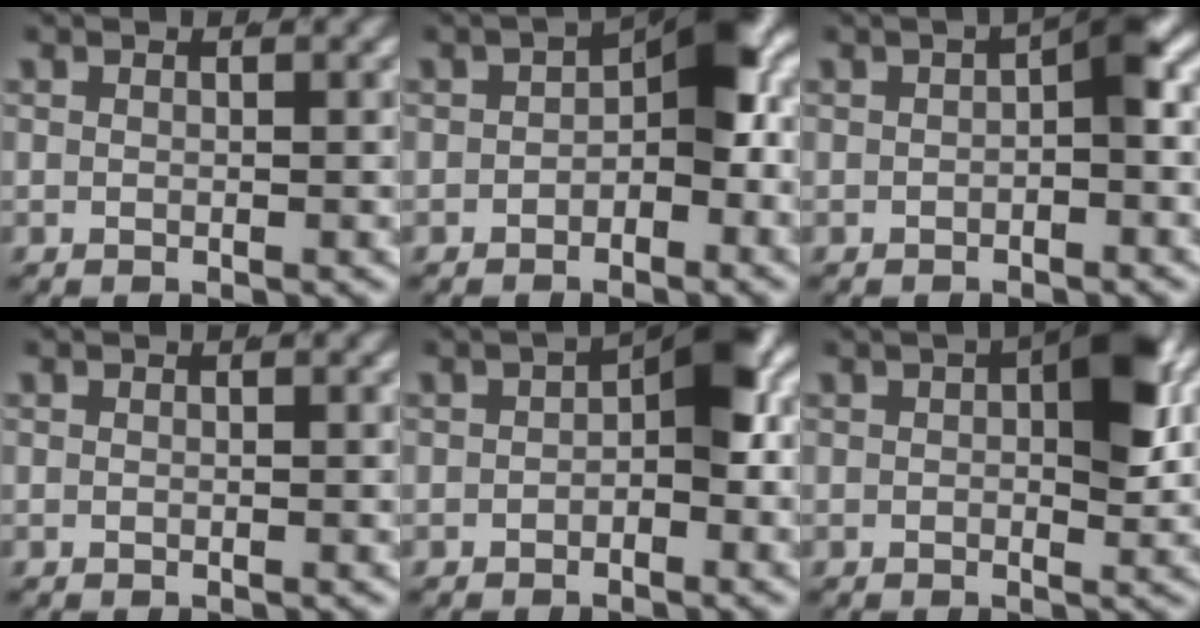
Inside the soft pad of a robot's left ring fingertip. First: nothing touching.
{"total": 4.7, "force": [-0.5, 2.0, 4.2], "torque": [-0.052, -0.004, -0.006]}
{"total": 2.3, "force": [-0.2, 0.5, 2.2], "torque": [-0.035, -0.003, 0.001]}
{"total": 0.0}
{"total": 3.8, "force": [-0.3, 1.5, 3.5], "torque": [-0.045, -0.004, -0.002]}
{"total": 4.5, "force": [0.6, 1.8, 4.1], "torque": [-0.055, 0.000, 0.005]}